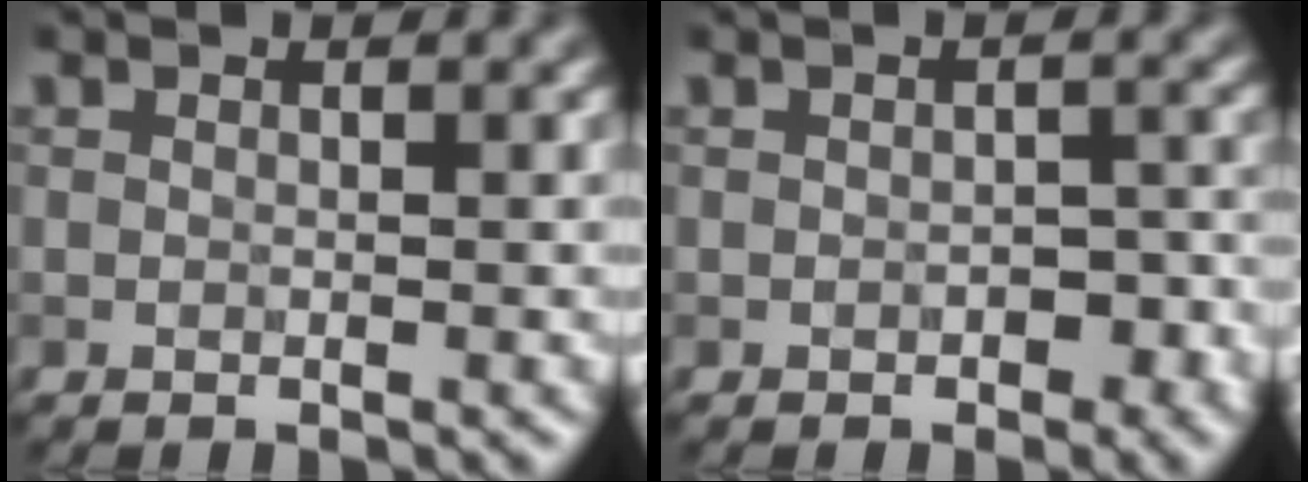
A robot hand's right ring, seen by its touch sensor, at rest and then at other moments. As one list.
[{"total": 2.0, "force": [-0.8, 1.2, 1.4], "torque": [-0.019, -0.003, -0.009]}]